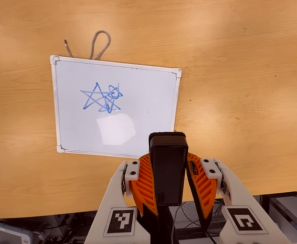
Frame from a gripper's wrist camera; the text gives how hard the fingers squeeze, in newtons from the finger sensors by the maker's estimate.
{"total": 9.8, "left": 8.2, "right": 11.4}